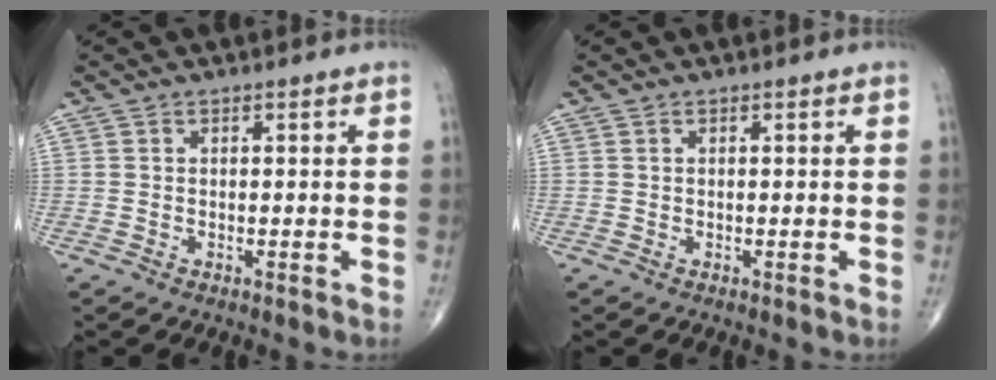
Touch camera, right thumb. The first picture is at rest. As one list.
[{"total": 0.0}]